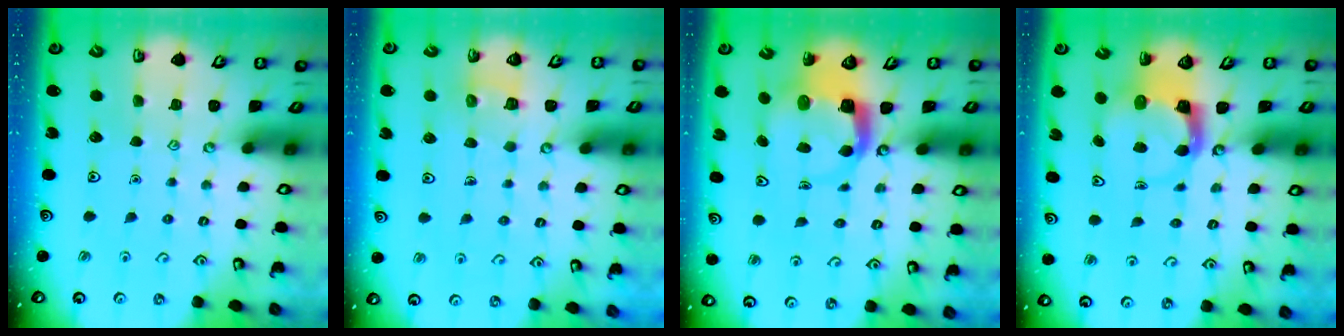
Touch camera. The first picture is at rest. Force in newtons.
{"total": 5.5, "press": 5.4, "slide": 0.5}
{"total": 6.2, "press": 6.2, "slide": 0.6}
{"total": 3.7, "press": 3.7, "slide": 0.5}